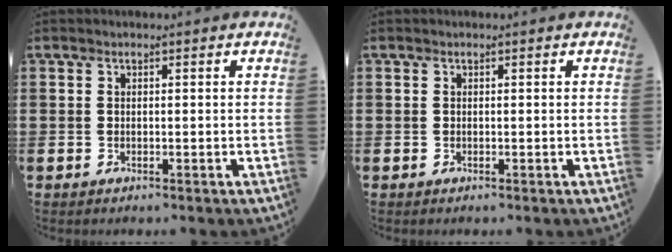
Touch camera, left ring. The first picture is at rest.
{"total": 0.0}